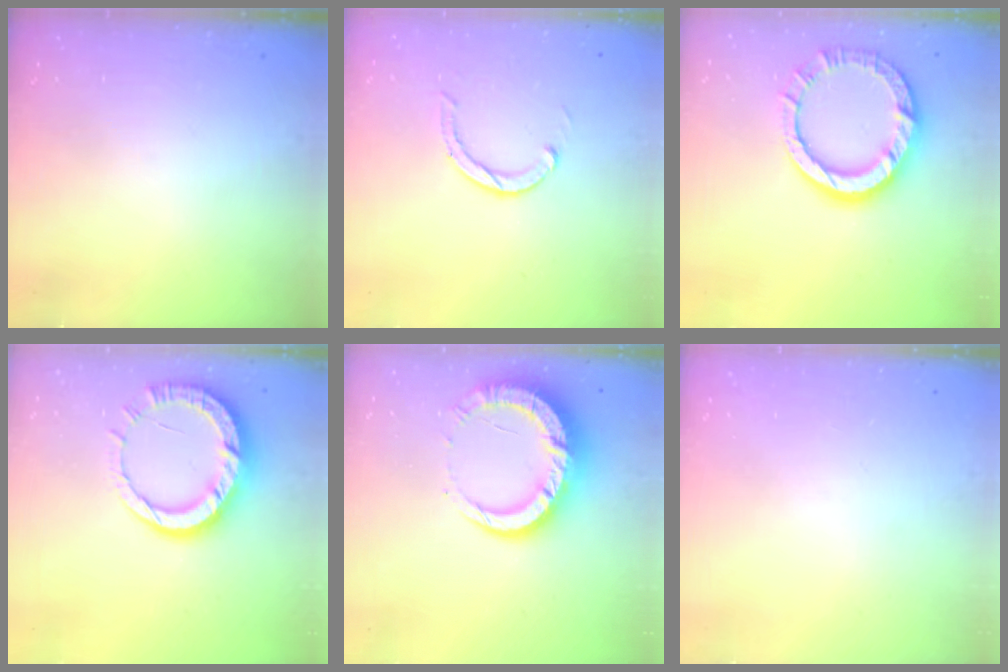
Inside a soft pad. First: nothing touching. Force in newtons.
{"total": 2.9, "press": 2.9, "slide": 0.4}
{"total": 13.2, "press": 13.1, "slide": 1.6}
{"total": 12.1, "press": 12.0, "slide": 1.2}
{"total": 14.0, "press": 13.9, "slide": 1.4}
{"total": 0.0}